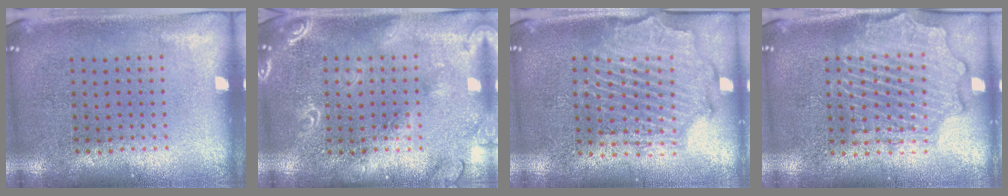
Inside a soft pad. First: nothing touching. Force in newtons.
{"total": 1.8, "press": 1.7, "slide": 0.2}
{"total": 2.1, "press": 2.0, "slide": 0.6}
{"total": 2.3, "press": 2.3, "slide": 0.3}